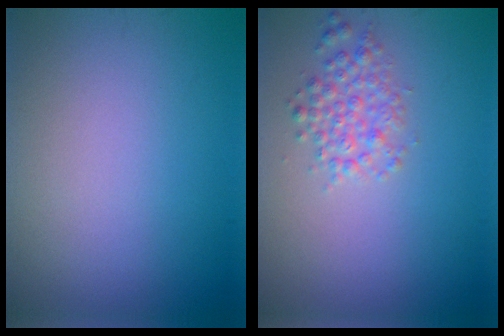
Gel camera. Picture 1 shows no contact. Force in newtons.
{"total": 2.4, "press": 2.4, "slide": 0.1}